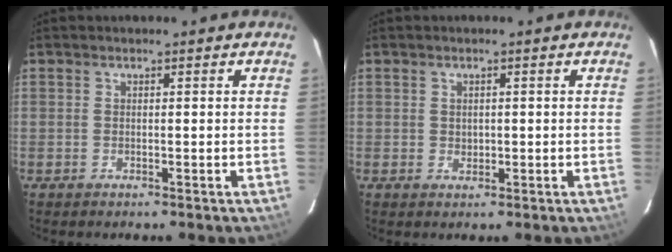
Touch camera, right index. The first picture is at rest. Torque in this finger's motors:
{"motor_torque": [-0.03, 0.03, -0.02, 0.00]}